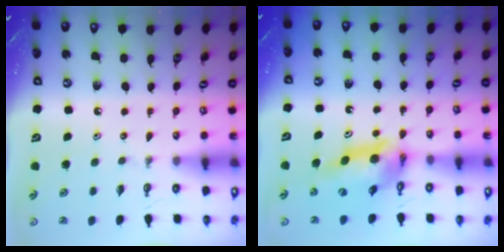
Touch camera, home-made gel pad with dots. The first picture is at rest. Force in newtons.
{"total": 12.3, "press": 12.2, "slide": 1.1}